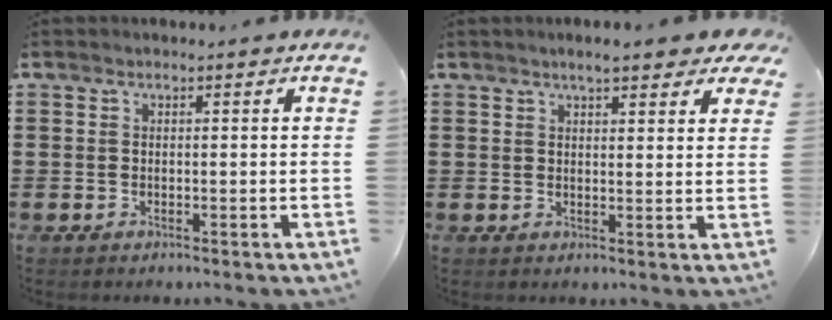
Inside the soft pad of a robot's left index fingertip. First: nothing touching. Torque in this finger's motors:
{"motor_torque": [1.10, -1.04, 0.36, 0.11]}